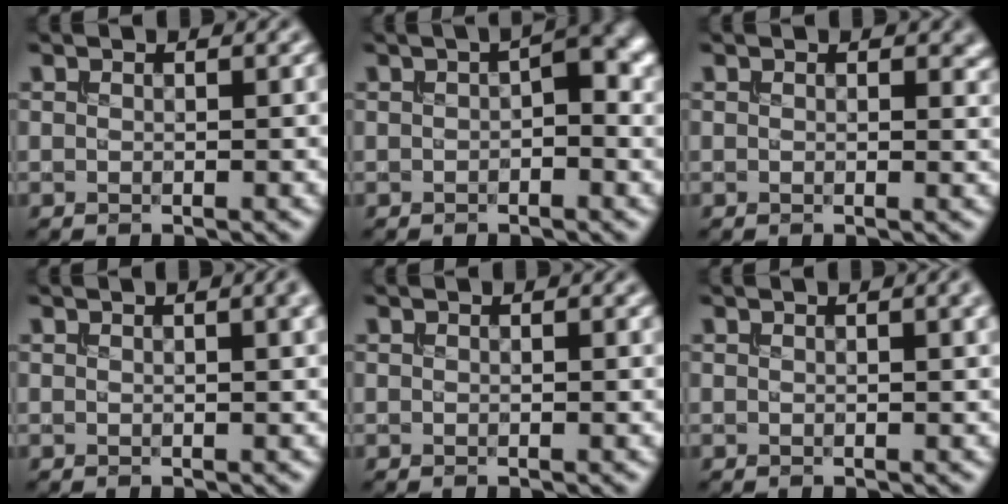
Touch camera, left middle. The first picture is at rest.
{"total": 2.9, "force": [0.1, 1.3, 2.6], "torque": [-0.037, 0.006, -0.002]}
{"total": 1.3, "force": [0.5, 0.9, 0.8], "torque": [-0.009, -0.004, 0.008]}
{"total": 2.2, "force": [1.0, 0.6, 1.8], "torque": [-0.016, 0.002, 0.013]}
{"total": 0.0}
{"total": 1.8, "force": [0.9, 0.4, 1.4], "torque": [-0.016, 0.001, 0.013]}